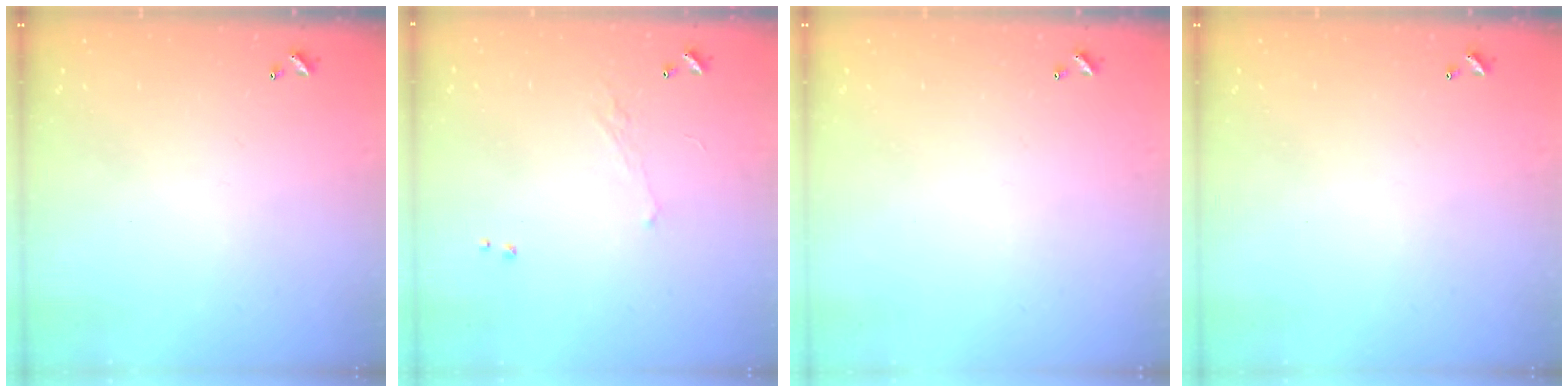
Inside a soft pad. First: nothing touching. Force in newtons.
{"total": 0.7, "press": 0.0, "slide": 0.7}
{"total": 0.0}
{"total": 0.0}